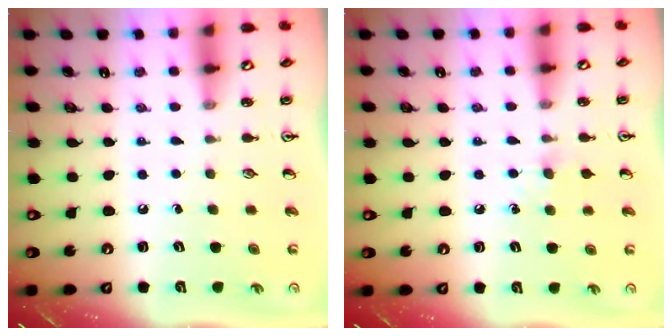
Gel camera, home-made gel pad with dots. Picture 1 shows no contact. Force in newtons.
{"total": 4.4, "press": 4.3, "slide": 0.7}